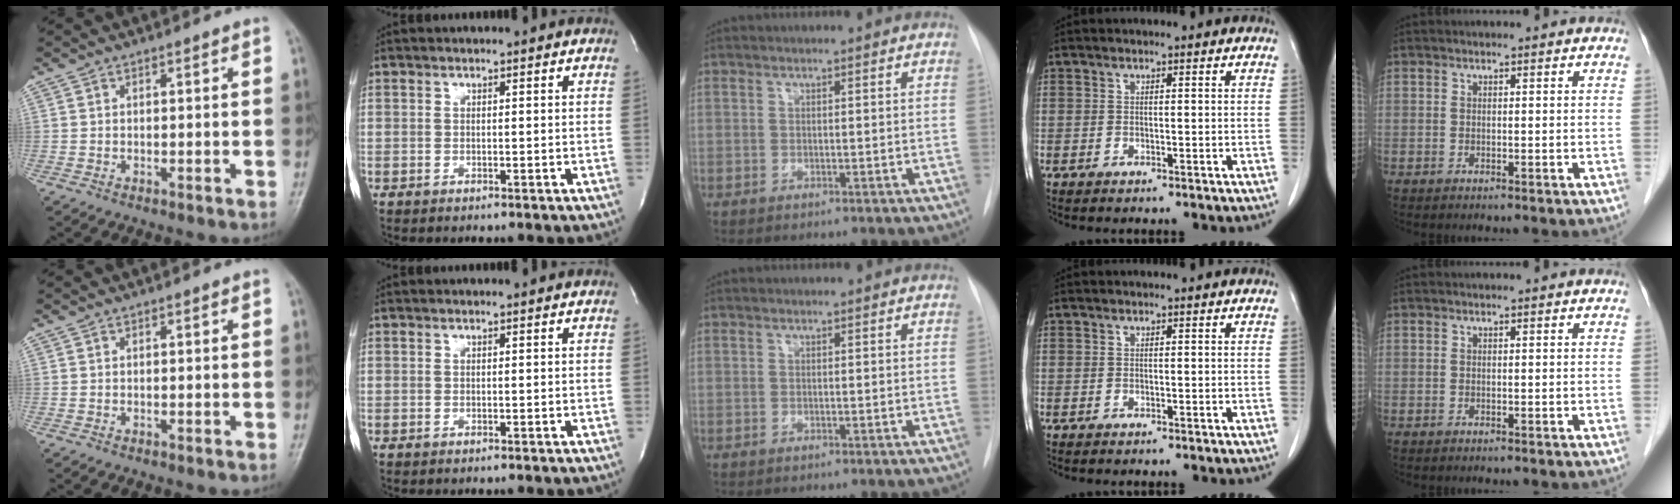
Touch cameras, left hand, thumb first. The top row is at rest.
{}